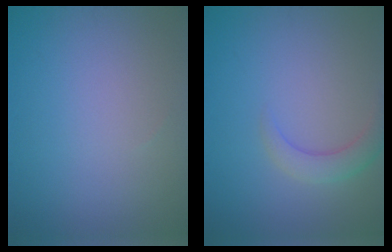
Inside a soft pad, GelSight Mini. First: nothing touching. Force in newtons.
{"total": 2.5, "press": 2.5, "slide": 0.2}